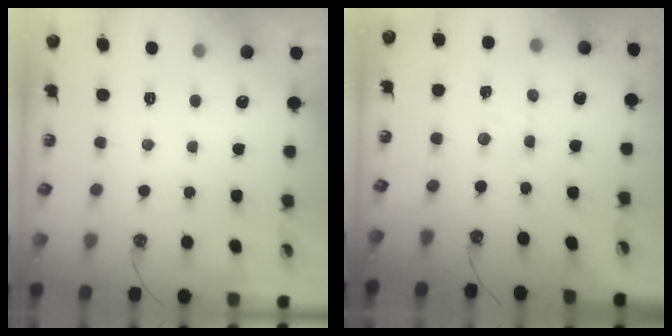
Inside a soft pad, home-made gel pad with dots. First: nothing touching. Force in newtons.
{"total": 2.3, "press": 2.3, "slide": 0.4}